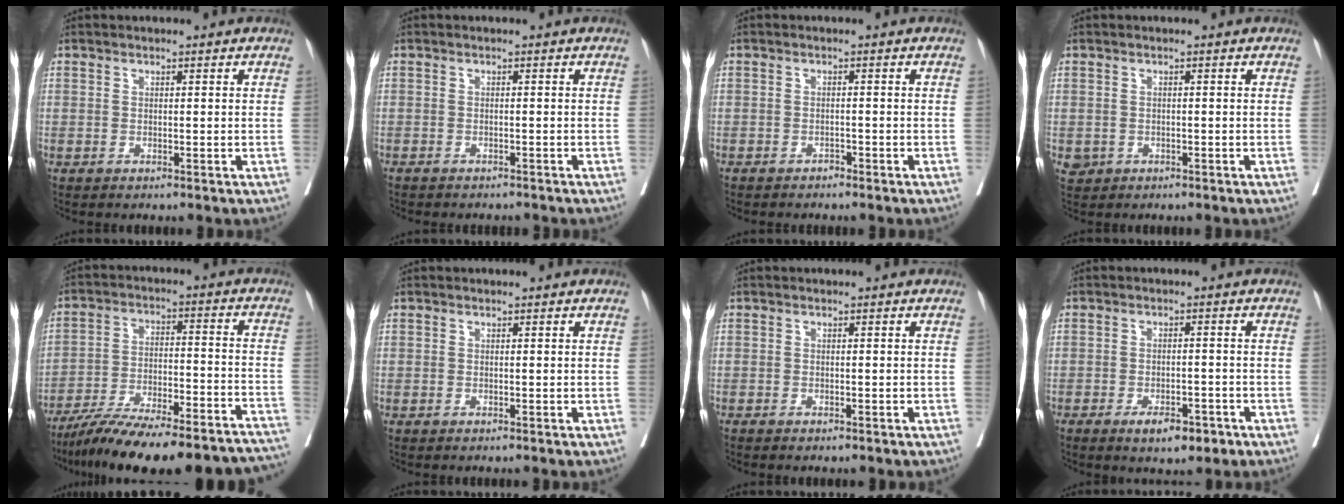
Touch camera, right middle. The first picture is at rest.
{"total": 4.5, "force": [-4.1, 1.2, 1.5], "torque": [-0.017, -0.002, -0.051]}
{"total": 0.8, "force": [-0.7, 0.3, 0.2], "torque": [-0.003, 0.001, -0.014]}
{"total": 1.8, "force": [-0.5, 1.7, 0.4], "torque": [-0.005, 0.004, 0.000]}
{"total": 25.6, "force": [-22.3, 3.7, 12.0], "torque": [-0.128, 0.001, -0.322]}
{"total": 0.0}
{"total": 0.7, "force": [-0.5, 0.3, 0.3], "torque": [-0.008, -0.001, -0.008]}
{"total": 4.8, "force": [-2.9, 1.9, 3.3], "torque": [-0.046, 0.001, -0.035]}